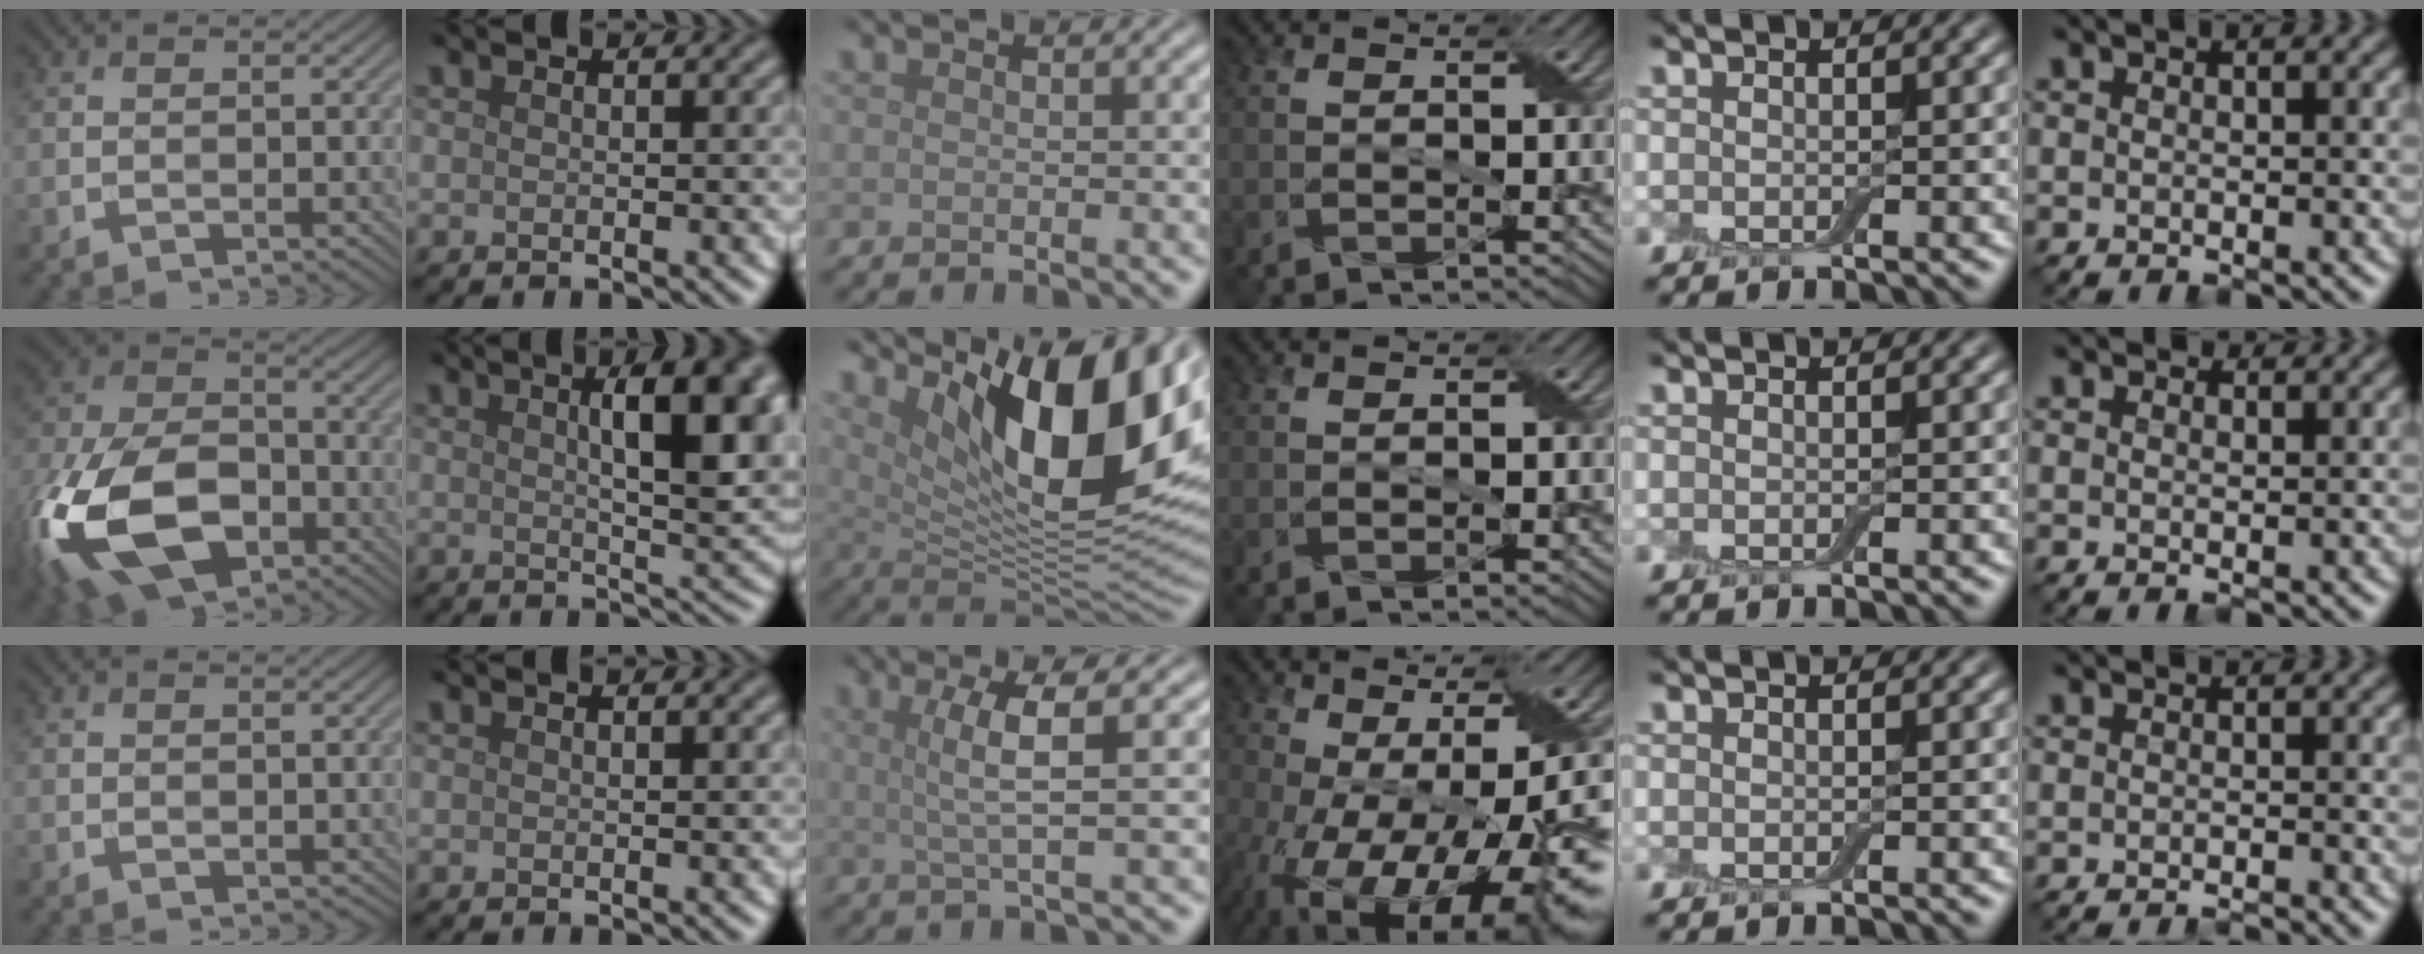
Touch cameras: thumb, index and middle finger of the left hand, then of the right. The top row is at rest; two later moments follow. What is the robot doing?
{"motion": "peel", "object": "aluminum foil"}